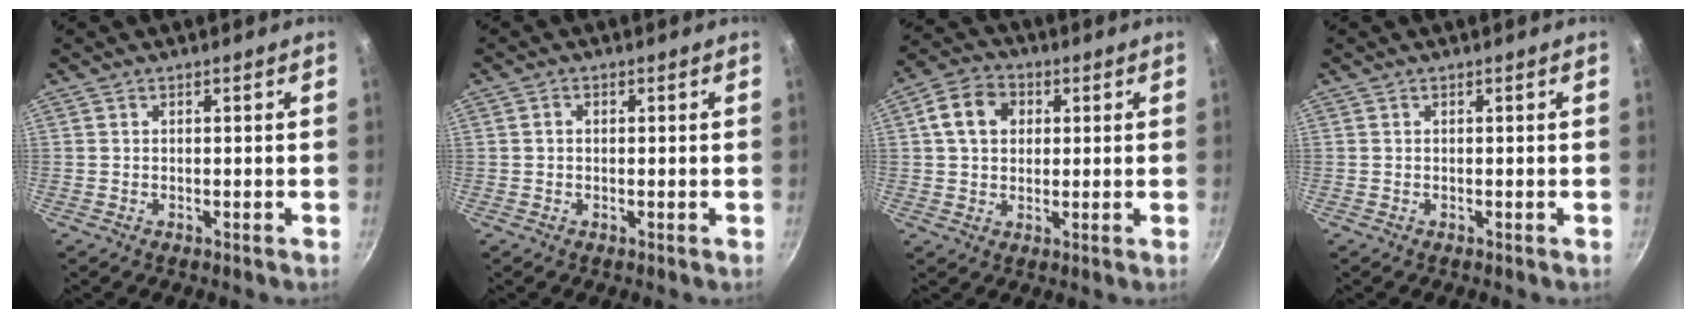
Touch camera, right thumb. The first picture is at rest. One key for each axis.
{"total": 1.2, "fx": 0.1, "fy": 0.9, "fz": 0.7, "tx": -0.011, "ty": 0.006, "tz": 0.000}
{"total": 8.4, "fx": 1.9, "fy": 6.6, "fz": 4.9, "tx": -0.066, "ty": 0.013, "tz": 0.022}
{"total": 0.0}